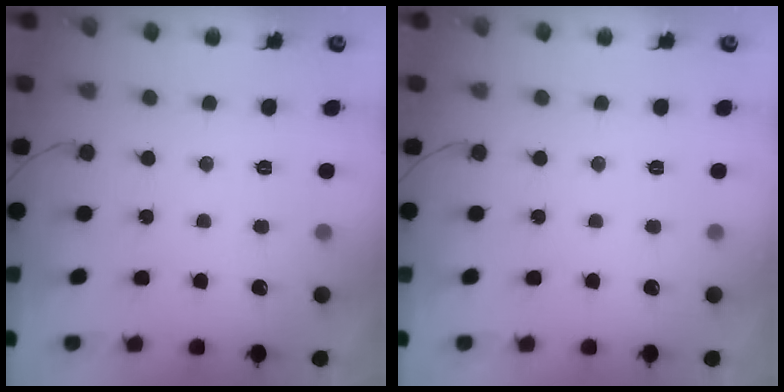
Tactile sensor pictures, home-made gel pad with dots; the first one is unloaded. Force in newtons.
{"total": 0.0}